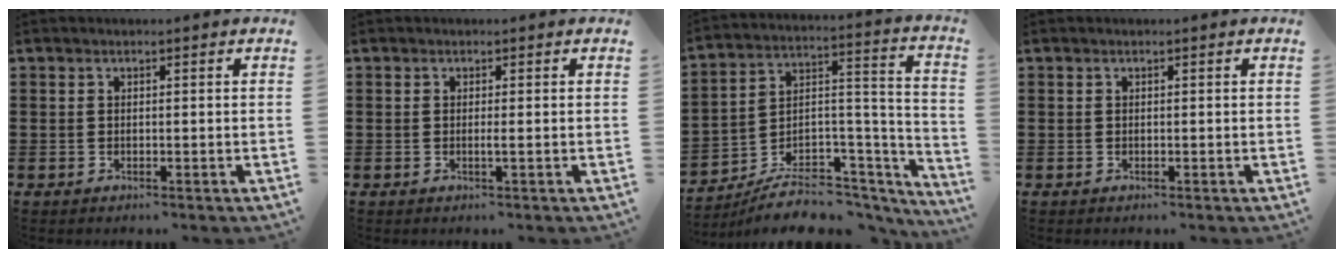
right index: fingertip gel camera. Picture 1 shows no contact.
{"total": 0.9, "force": [-0.2, -0.2, 0.9], "torque": [-0.016, -0.005, -0.005]}
{"total": 8.1, "force": [-6.3, 3.9, 3.1], "torque": [-0.049, 0.018, -0.114]}
{"total": 0.0}